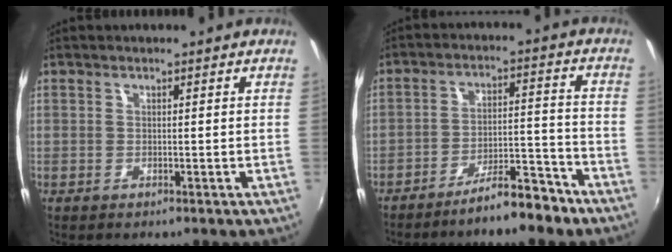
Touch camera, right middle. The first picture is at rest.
{"total": 8.9, "force": [-7.3, 1.7, 4.8], "torque": [-0.082, 0.018, -0.107]}